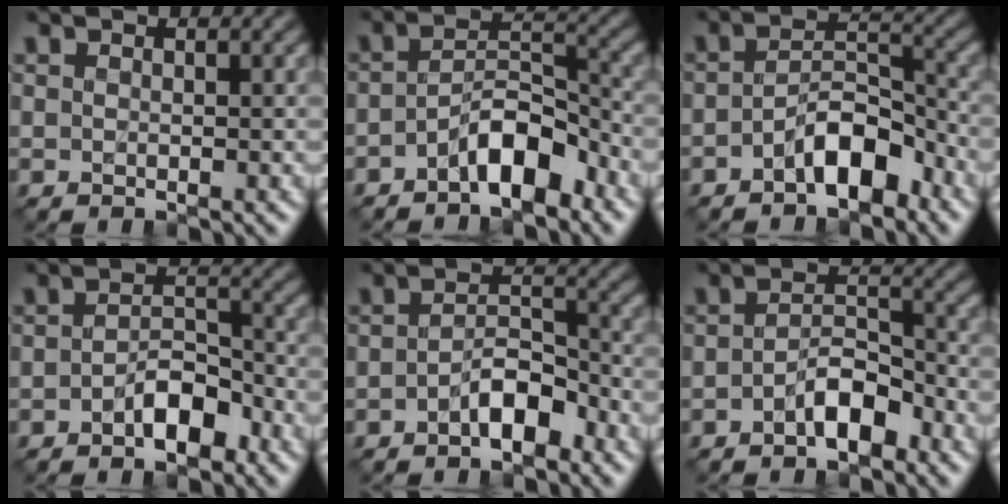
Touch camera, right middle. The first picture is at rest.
{"total": 4.9, "force": [-2.8, 1.9, 3.6], "torque": [-0.059, 0.014, -0.050]}
{"total": 4.6, "force": [-2.5, 1.9, 3.3], "torque": [-0.053, 0.015, -0.045]}
{"total": 3.3, "force": [-1.8, 1.5, 2.3], "torque": [-0.033, 0.012, -0.033]}
{"total": 3.2, "force": [-1.8, 1.4, 2.3], "torque": [-0.035, 0.012, -0.035]}
{"total": 3.2, "force": [-1.9, 1.3, 2.3], "torque": [-0.037, 0.012, -0.036]}